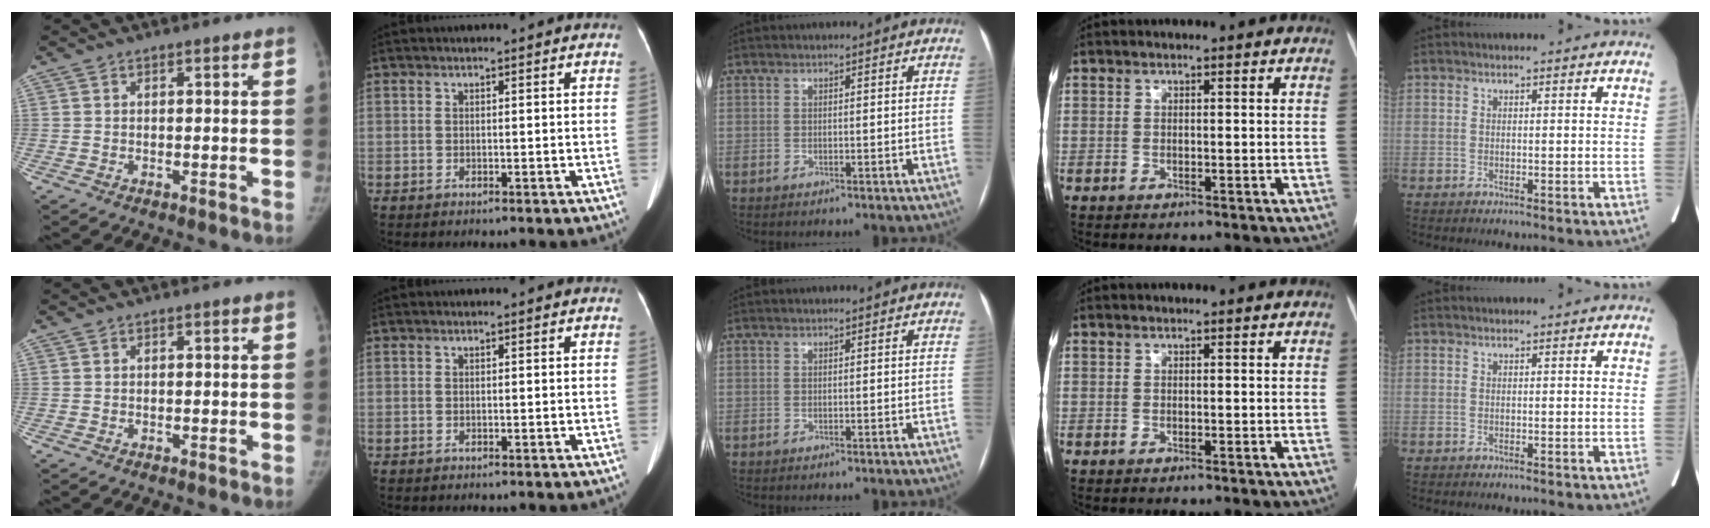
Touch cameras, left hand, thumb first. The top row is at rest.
{}